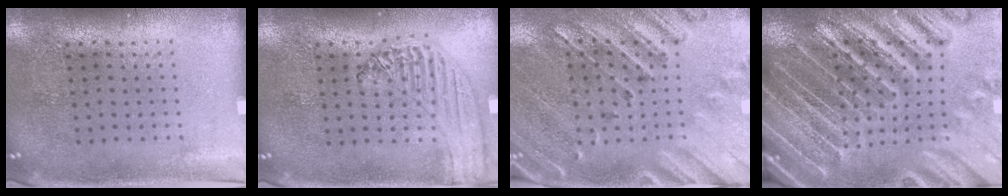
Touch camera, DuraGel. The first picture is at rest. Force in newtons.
{"total": 1.3, "press": 1.3, "slide": 0.3}
{"total": 2.6, "press": 2.4, "slide": 1.1}
{"total": 5.1, "press": 4.5, "slide": 2.3}